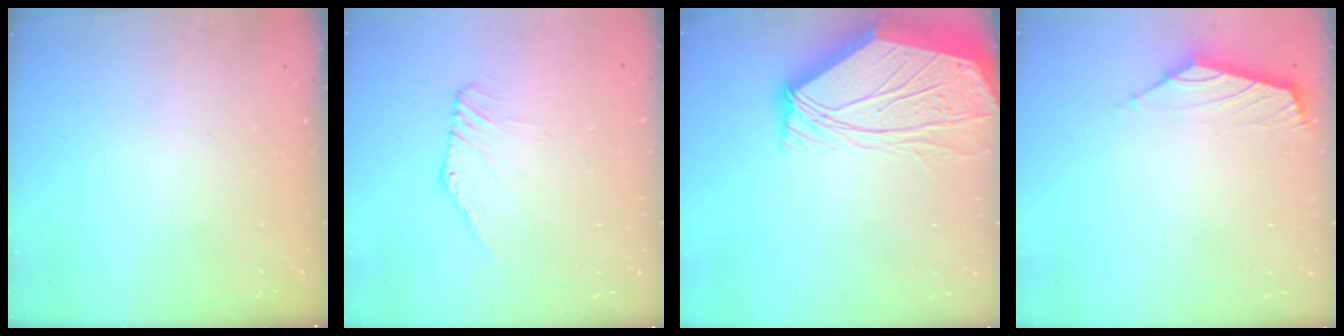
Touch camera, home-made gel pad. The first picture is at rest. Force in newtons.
{"total": 3.5, "press": 3.5, "slide": 0.1}
{"total": 10.7, "press": 10.6, "slide": 1.2}
{"total": 1.6, "press": 1.5, "slide": 0.7}